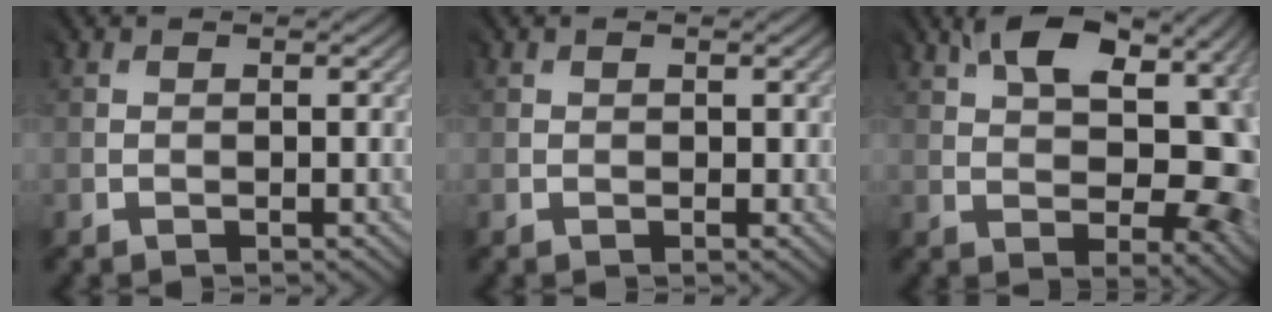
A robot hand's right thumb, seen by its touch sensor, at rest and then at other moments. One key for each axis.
{"total": 0.7, "fx": 0.2, "fy": 0.7, "fz": 0.3, "tx": -0.004, "ty": -0.001, "tz": 0.005}
{"total": 13.1, "fx": 3.6, "fy": 7.3, "fz": 10.3, "tx": -0.135, "ty": 0.012, "tz": 0.064}